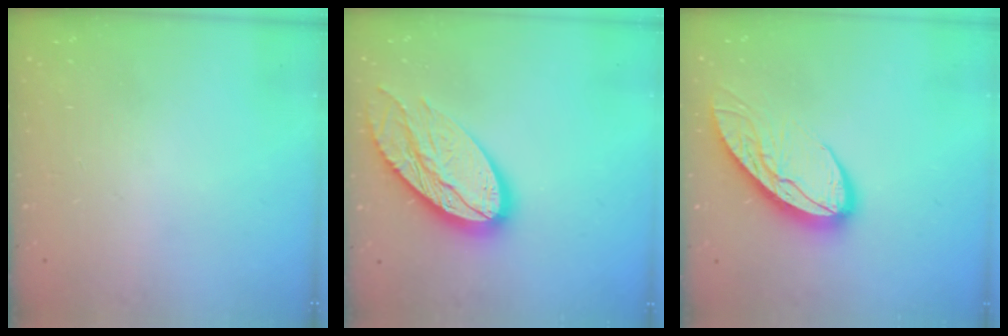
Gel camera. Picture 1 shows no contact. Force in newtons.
{"total": 18.2, "press": 18.1, "slide": 1.7}
{"total": 11.2, "press": 11.1, "slide": 1.1}